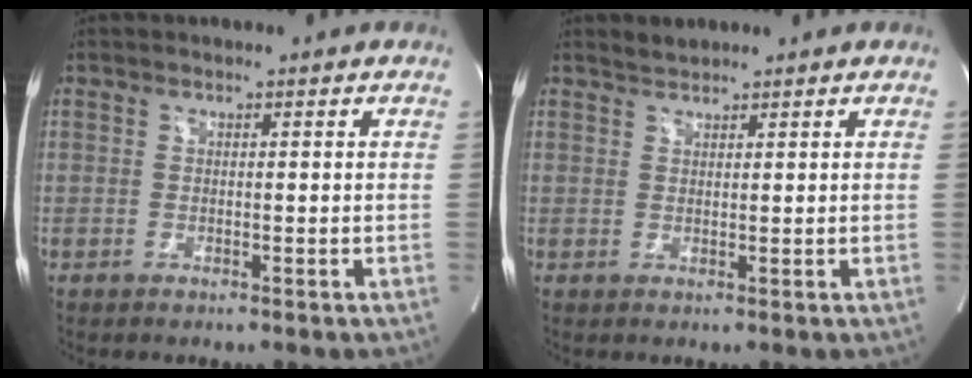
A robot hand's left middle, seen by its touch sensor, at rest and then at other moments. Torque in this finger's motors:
{"motor_torque": [-0.02, 0.03, -0.08, -0.01]}